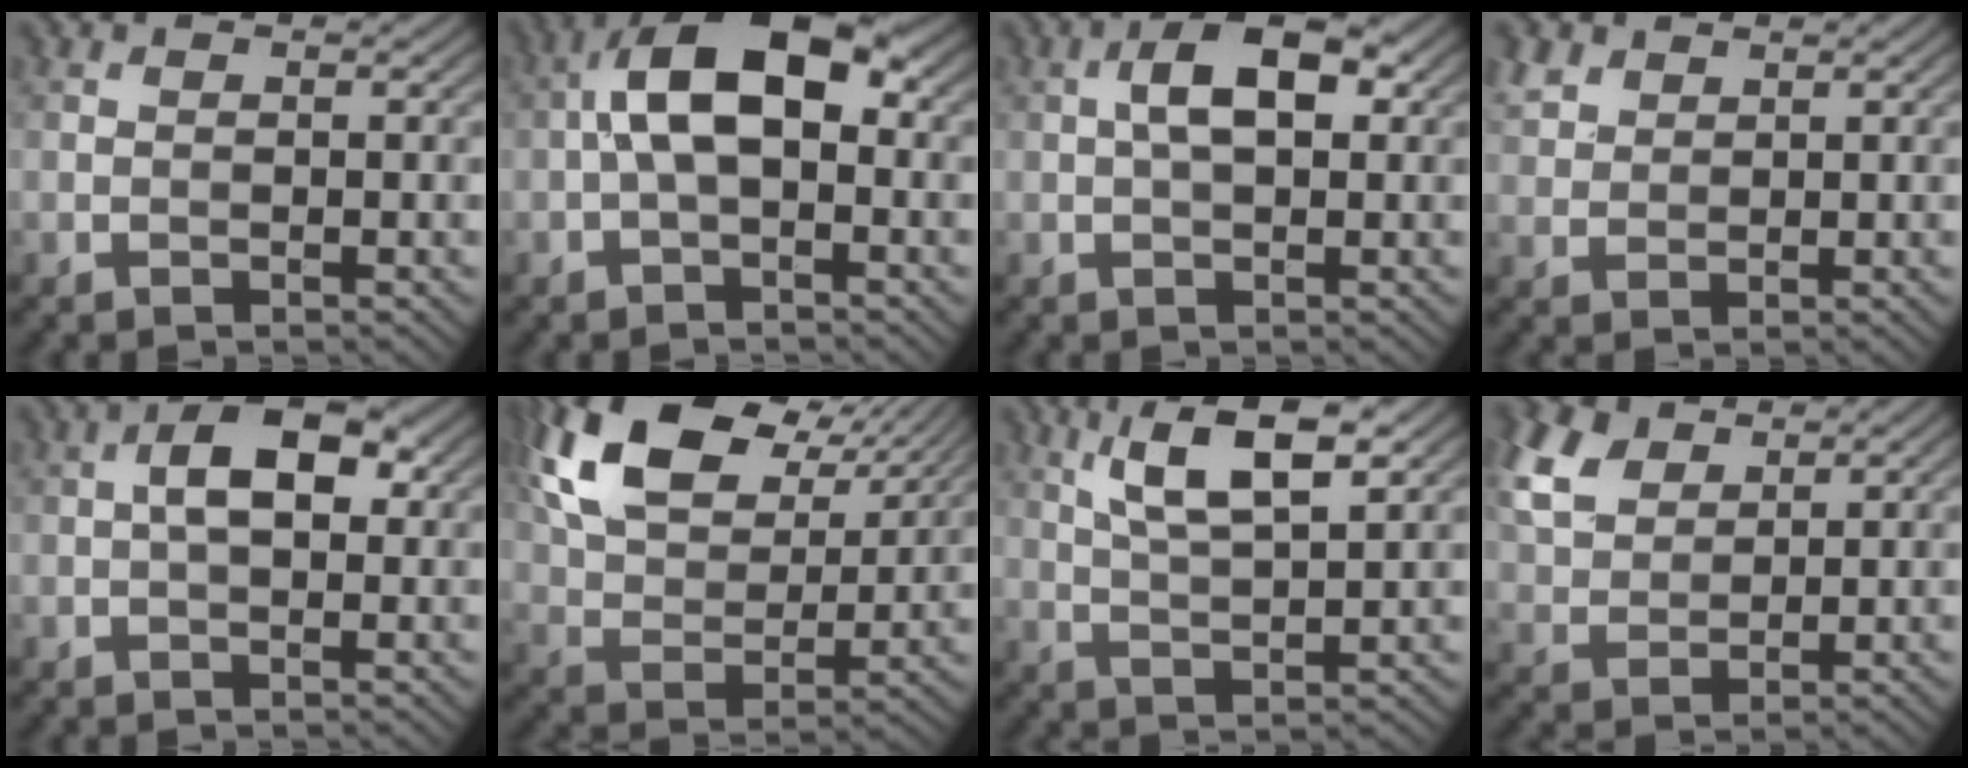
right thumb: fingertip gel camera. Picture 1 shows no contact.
{"total": 8.9, "force": [0.2, 4.4, 7.7], "torque": [-0.146, 0.023, -0.007]}
{"total": 5.9, "force": [1.1, 2.8, 5.1], "torque": [-0.086, 0.011, 0.013]}
{"total": 3.3, "force": [2.2, 2.2, 1.3], "torque": [-0.041, 0.008, 0.049]}
{"total": 5.6, "force": [0.8, 2.9, 4.7], "torque": [-0.074, 0.009, 0.005]}
{"total": 16.1, "force": [8.6, 8.8, 10.5], "torque": [-0.234, 0.019, 0.148]}
{"total": 8.3, "force": [4.1, 2.2, 6.8], "torque": [-0.132, 0.007, 0.080]}
{"total": 7.8, "force": [4.4, 4.7, 4.5], "torque": [-0.134, 0.015, 0.094]}